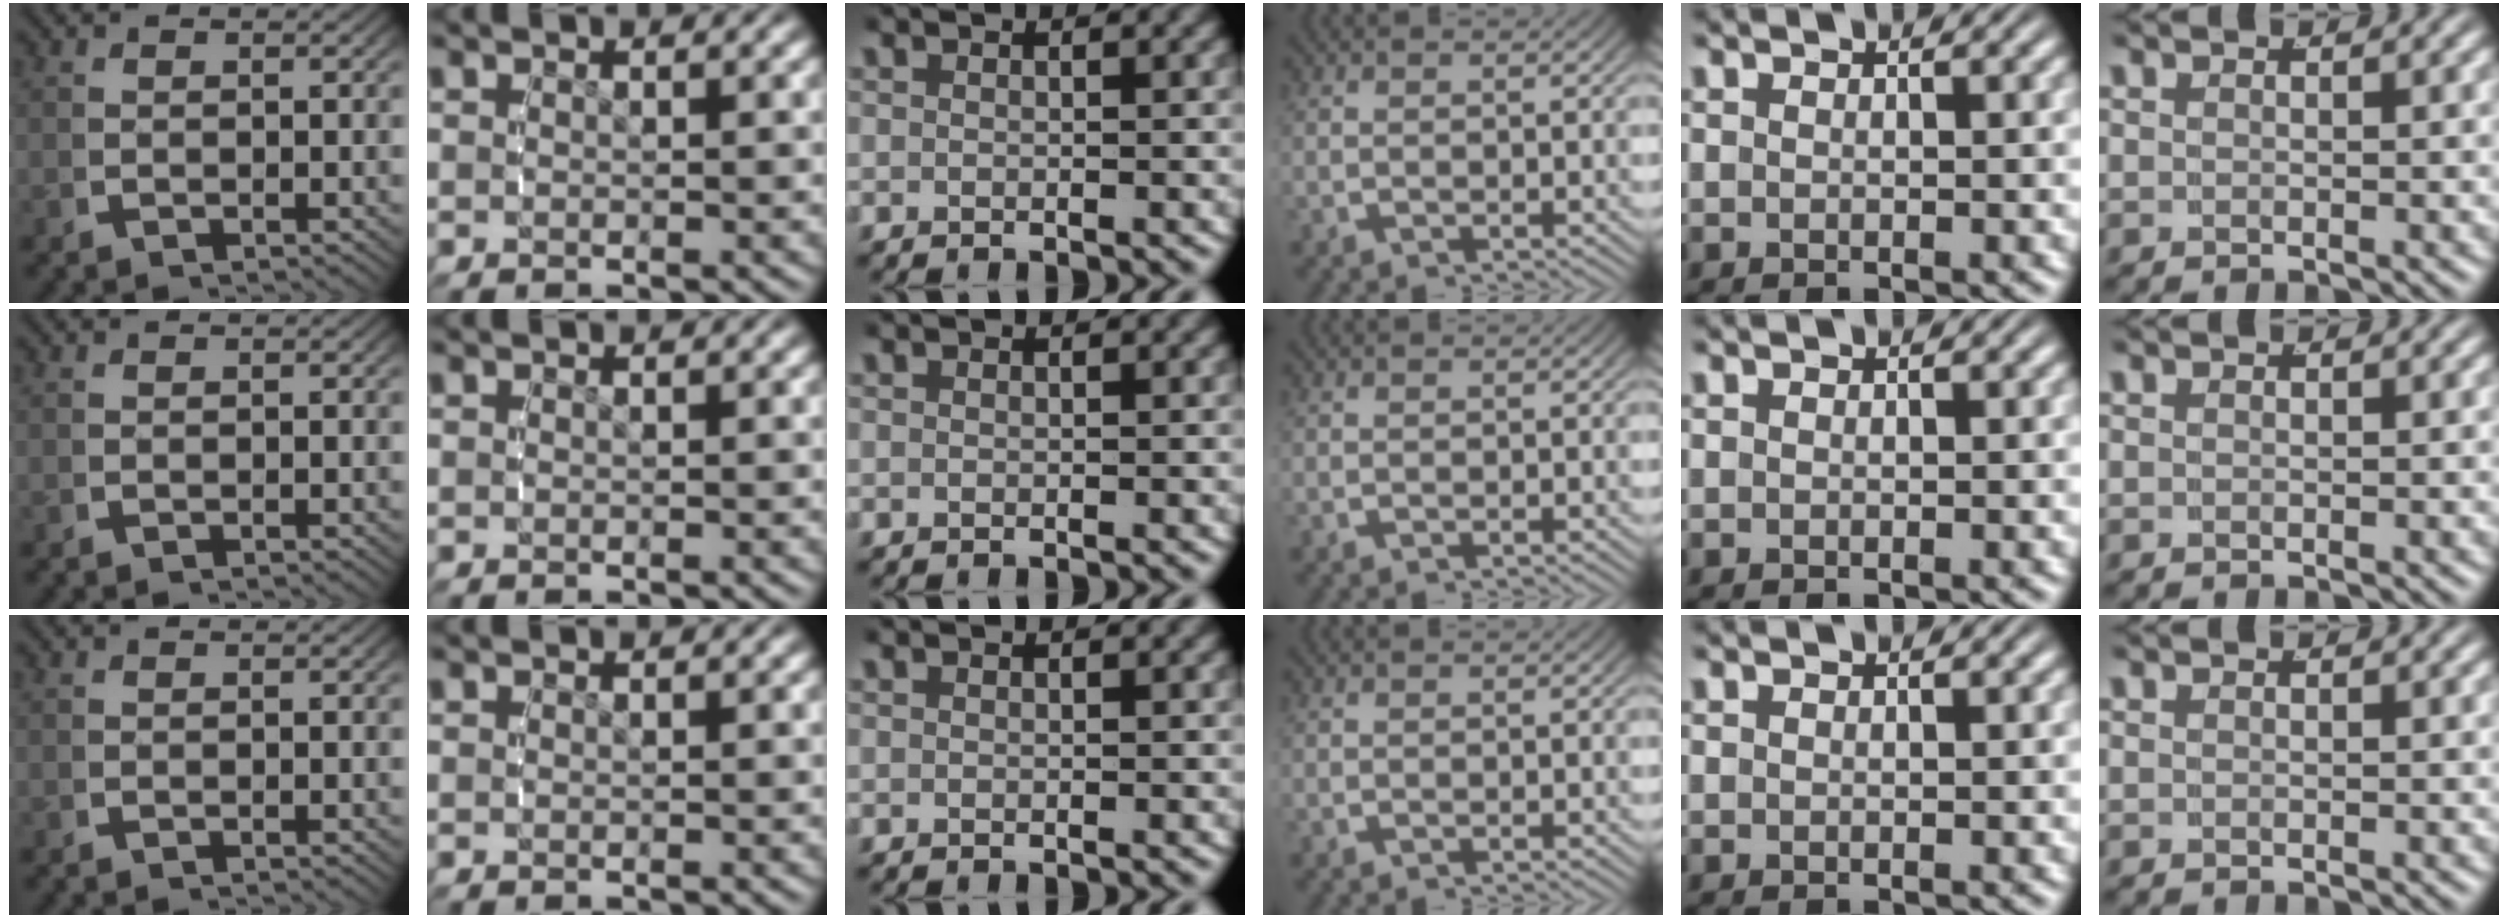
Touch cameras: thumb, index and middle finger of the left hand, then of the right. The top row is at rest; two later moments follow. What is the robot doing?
{"motion": "reach", "object": "pencil case"}